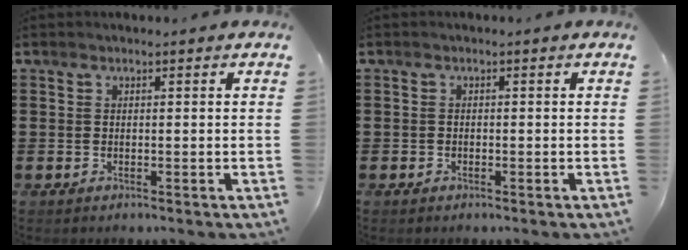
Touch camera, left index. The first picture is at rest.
{"total": 0.6, "force": [-0.4, 0.4, 0.0], "torque": [-0.003, 0.002, -0.010]}